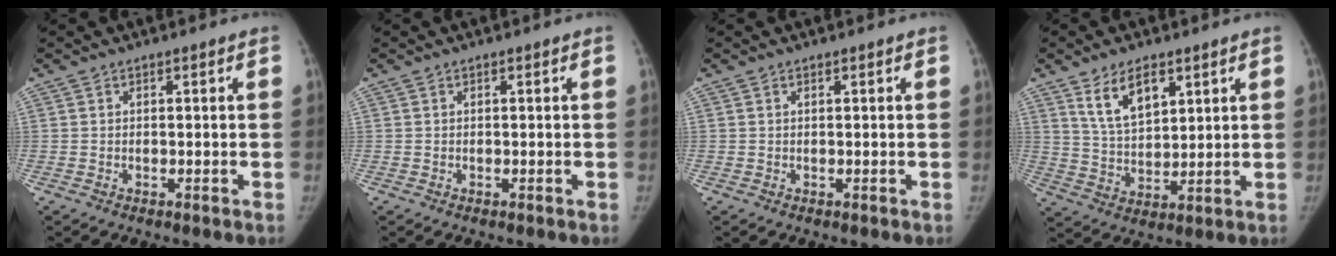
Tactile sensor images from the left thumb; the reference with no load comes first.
{"total": 0.0}
{"total": 0.0}
{"total": 9.1, "force": [5.1, 4.6, 6.0], "torque": [-0.088, -0.032, 0.101]}